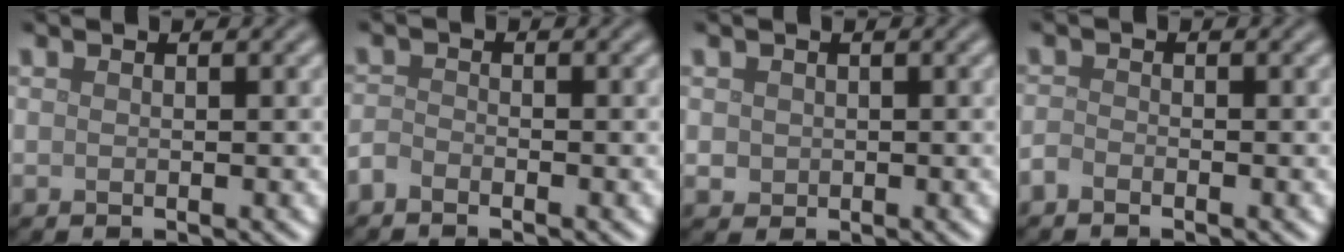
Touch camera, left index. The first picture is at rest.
{"total": 1.3, "force": [-1.1, 0.4, 0.5], "torque": [-0.012, 0.001, -0.029]}
{"total": 1.0, "force": [0.2, 1.0, 0.3], "torque": [-0.002, -0.002, 0.003]}
{"total": 0.9, "force": [-0.8, 0.3, 0.4], "torque": [-0.008, -0.001, -0.020]}